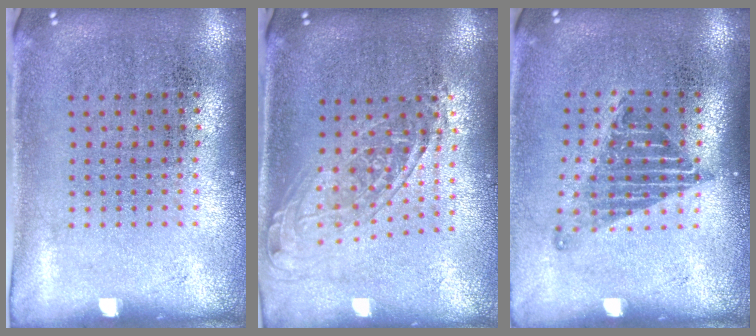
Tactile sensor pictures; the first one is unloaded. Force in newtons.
{"total": 1.5, "press": 1.3, "slide": 0.8}
{"total": 1.3, "press": 1.1, "slide": 0.8}